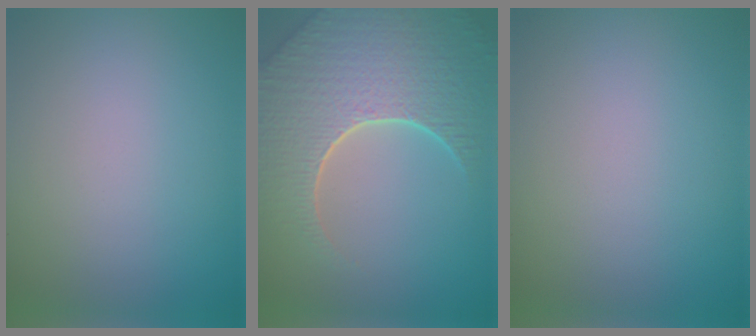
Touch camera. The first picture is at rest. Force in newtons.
{"total": 8.7, "press": 6.1, "slide": 6.3}
{"total": 0.0}